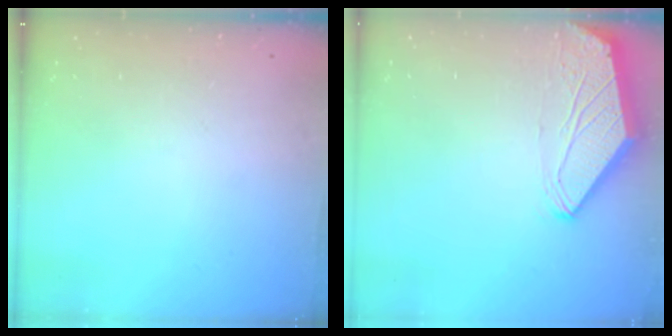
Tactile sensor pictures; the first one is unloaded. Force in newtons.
{"total": 0.0}